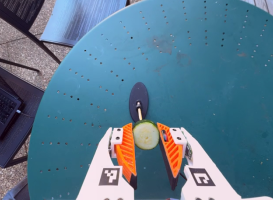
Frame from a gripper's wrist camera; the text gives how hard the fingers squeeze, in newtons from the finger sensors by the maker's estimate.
{"total": 10.0, "left": 9.6, "right": 10.4}